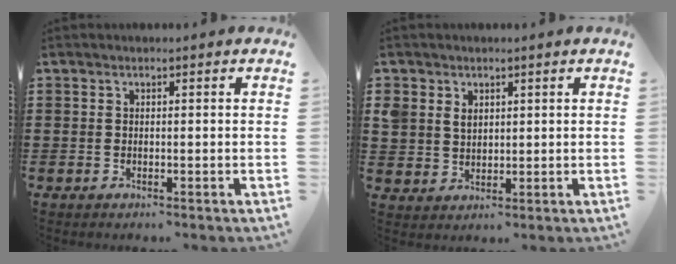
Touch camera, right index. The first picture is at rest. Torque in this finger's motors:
{"motor_torque": [0.16, 0.08, 0.10, 0.08]}